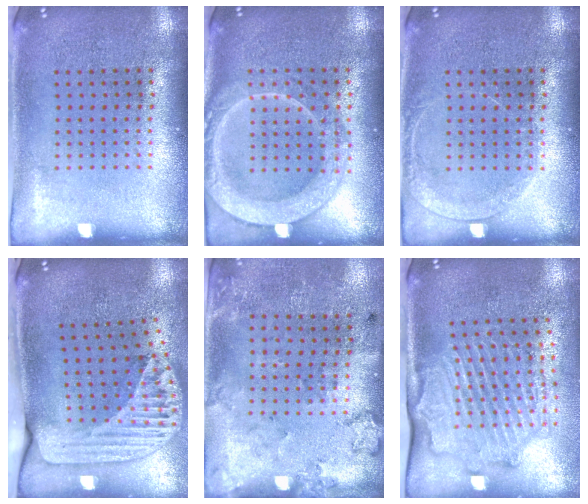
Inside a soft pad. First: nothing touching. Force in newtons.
{"total": 2.1, "press": 2.1, "slide": 0.2}
{"total": 1.3, "press": 1.3, "slide": 0.2}
{"total": 2.5, "press": 1.8, "slide": 1.8}
{"total": 2.0, "press": 1.3, "slide": 1.5}
{"total": 2.2, "press": 2.1, "slide": 0.1}